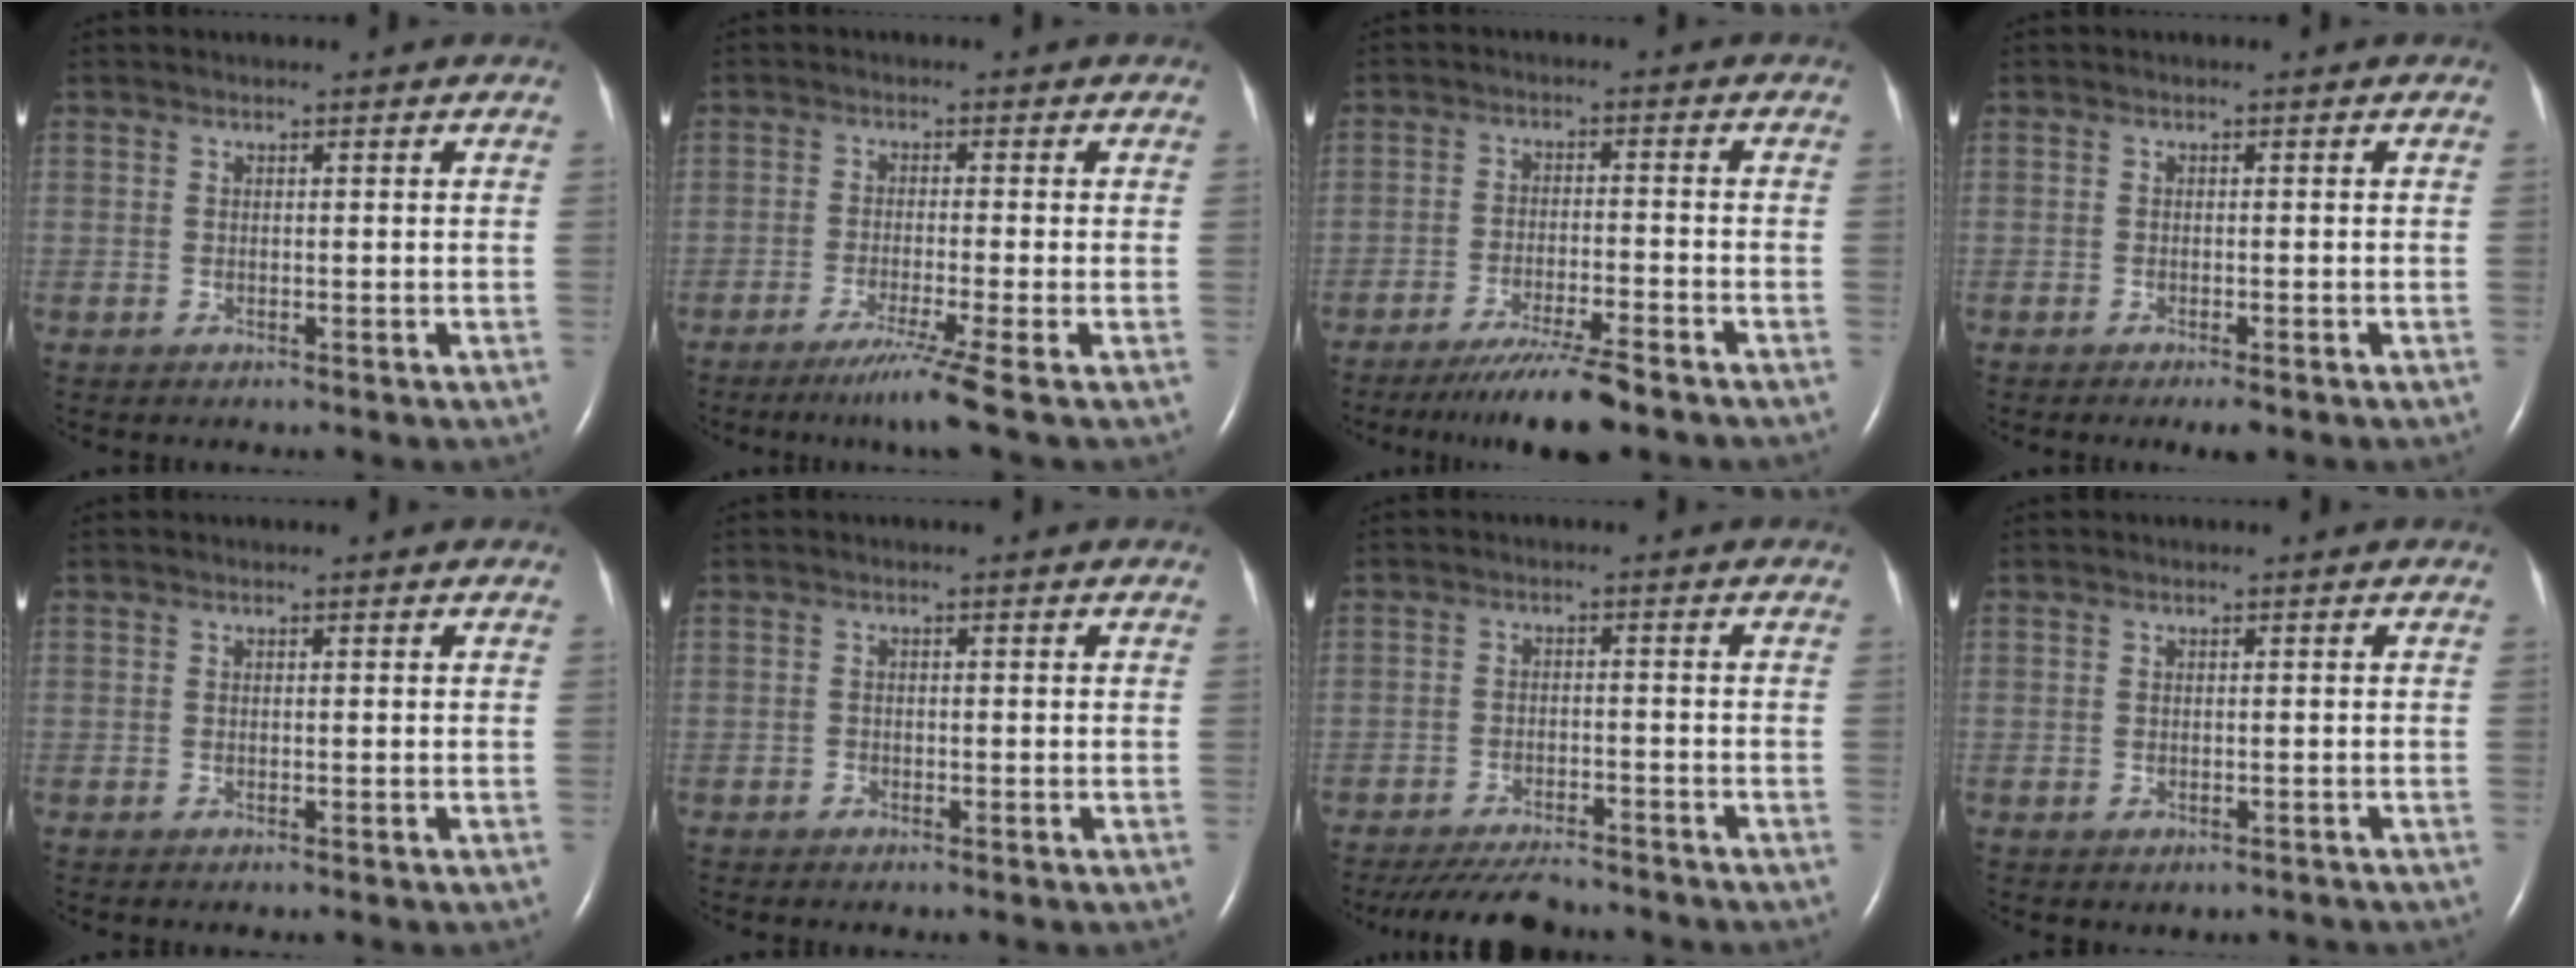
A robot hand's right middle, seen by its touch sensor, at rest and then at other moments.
{"total": 5.9, "force": [-3.9, -1.9, 3.9], "torque": [-0.070, -0.022, -0.073]}
{"total": 8.4, "force": [-6.6, -0.1, 5.2], "torque": [-0.088, -0.023, -0.113]}
{"total": 2.2, "force": [-1.5, 0.5, 1.5], "torque": [-0.023, -0.005, -0.020]}
{"total": 0.0}
{"total": 0.6, "force": [-0.5, 0.3, 0.0], "torque": [-0.005, 0.000, -0.010]}
{"total": 8.8, "force": [-8.1, 1.7, 3.1], "torque": [-0.051, -0.014, -0.122]}
{"total": 1.2, "force": [-0.9, 0.8, 0.3], "torque": [-0.006, 0.000, -0.008]}